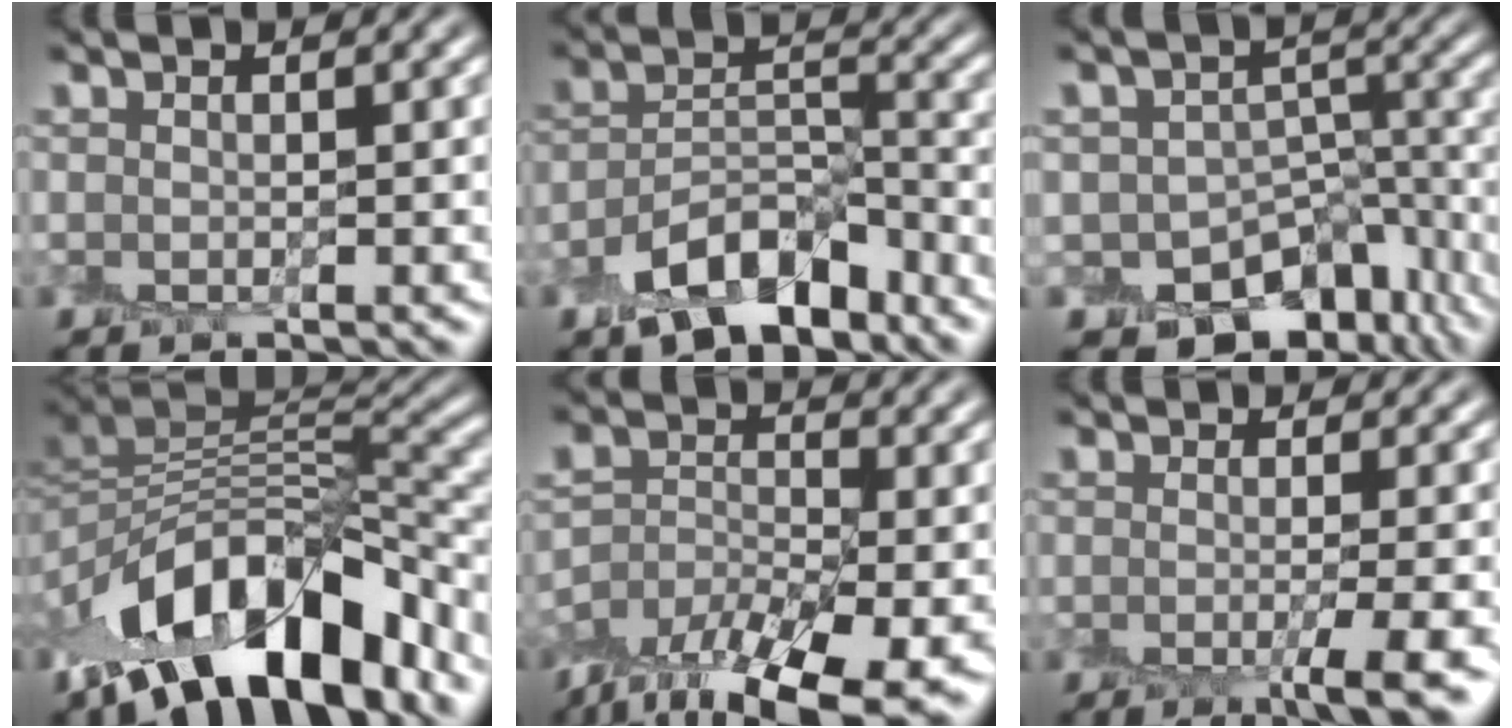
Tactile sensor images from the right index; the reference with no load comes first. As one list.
[{"total": 7.4, "force": [-5.1, 3.6, 4.0], "torque": [-0.060, 0.006, -0.095]}, {"total": 10.0, "force": [-6.4, 6.8, 3.4], "torque": [-0.025, 0.008, -0.081]}, {"total": 12.7, "force": [-6.5, 5.9, 9.1], "torque": [-0.148, 0.017, -0.107]}, {"total": 9.8, "force": [-7.0, 4.1, 5.5], "torque": [-0.105, -0.014, -0.126]}, {"total": 4.6, "force": [-1.3, 0.9, 4.3], "torque": [-0.051, -0.011, -0.023]}]